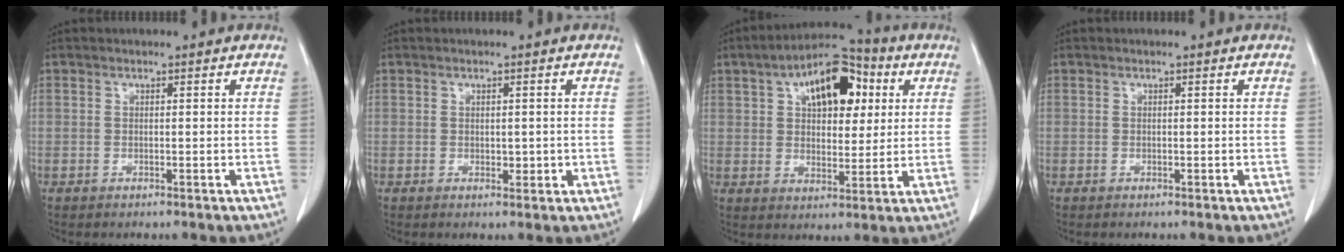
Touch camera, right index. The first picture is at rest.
{"total": 1.5, "force": [-0.1, 1.0, 1.2], "torque": [-0.014, -0.001, 0.002]}
{"total": 13.3, "force": [5.0, 6.7, 10.4], "torque": [-0.165, 0.034, 0.078]}
{"total": 0.0}